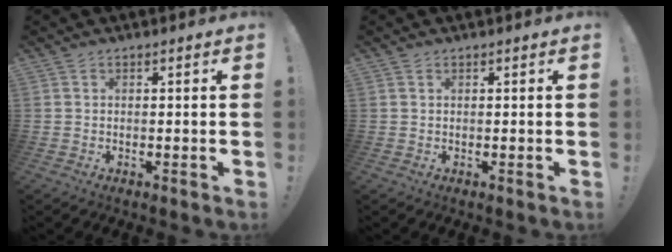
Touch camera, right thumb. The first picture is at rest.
{"total": 0.0}